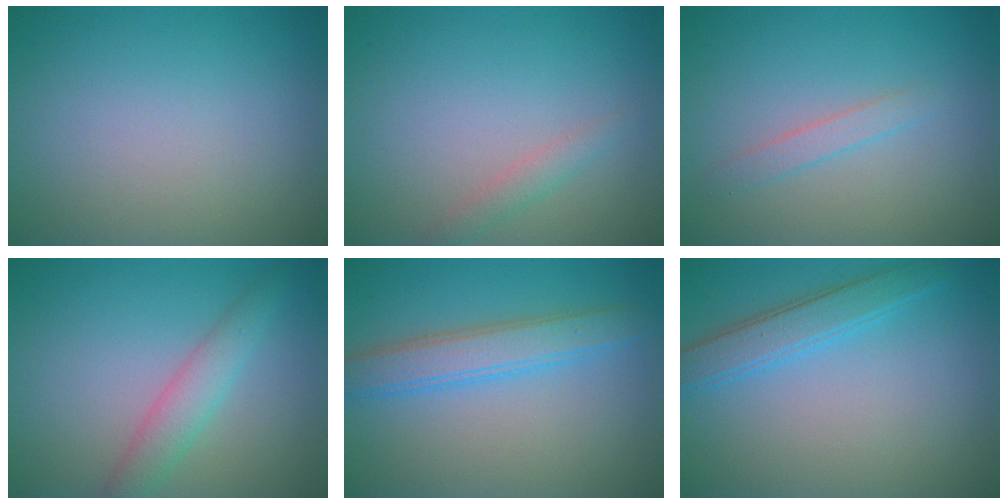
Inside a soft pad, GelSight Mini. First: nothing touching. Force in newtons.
{"total": 1.3, "press": 1.3, "slide": 0.1}
{"total": 1.3, "press": 1.3, "slide": 0.1}
{"total": 2.9, "press": 2.9, "slide": 0.1}
{"total": 3.8, "press": 3.8, "slide": 0.0}
{"total": 3.0, "press": 3.0, "slide": 0.0}